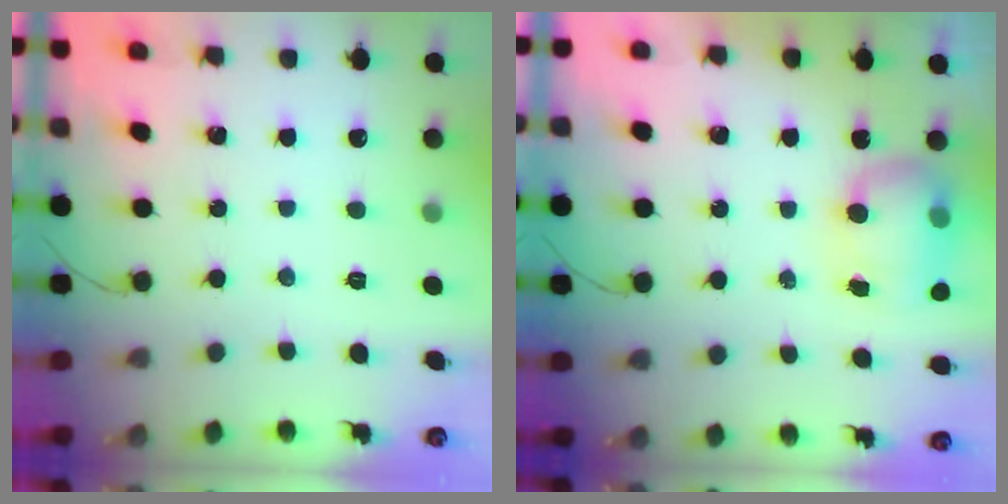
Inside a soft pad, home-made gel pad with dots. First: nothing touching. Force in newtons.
{"total": 11.7, "press": 9.1, "slide": 7.4}